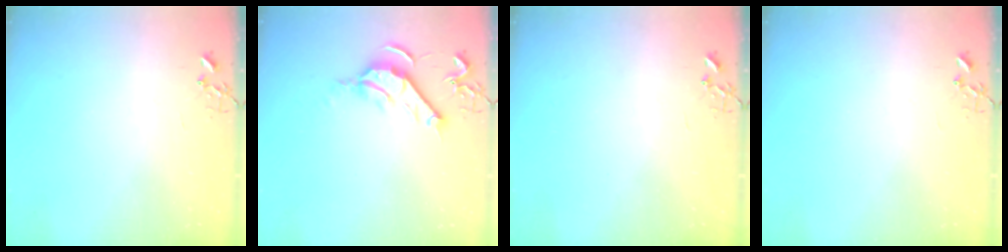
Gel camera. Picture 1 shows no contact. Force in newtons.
{"total": 10.3, "press": 10.2, "slide": 1.3}
{"total": 0.0}
{"total": 0.0}